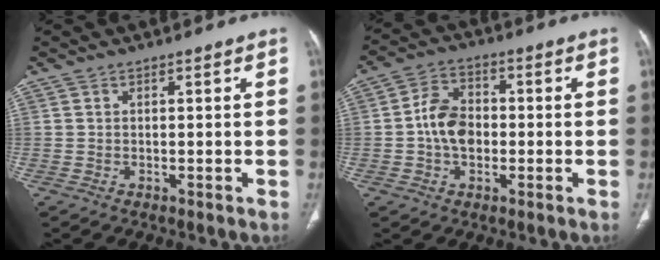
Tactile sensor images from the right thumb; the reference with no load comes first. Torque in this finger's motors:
{"motor_torque": [1.12, 1.40, 0.92, -0.23, 0.08]}